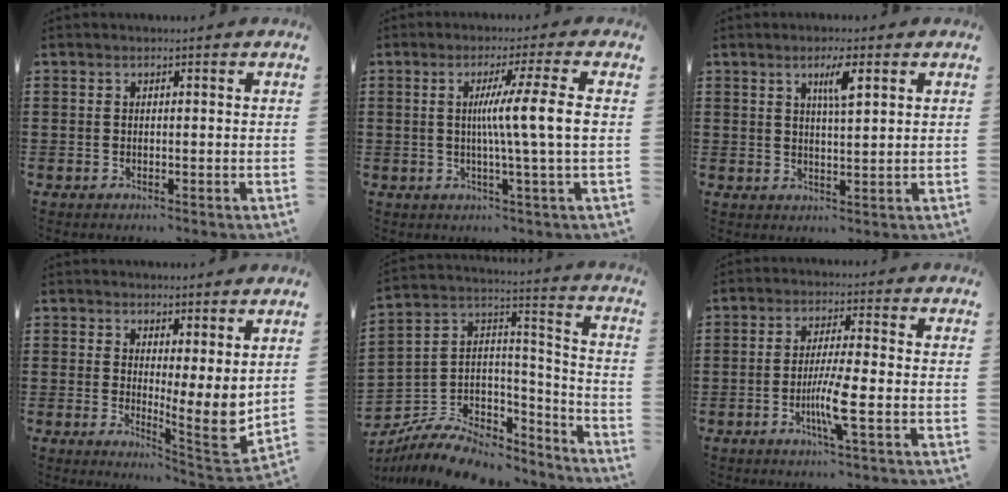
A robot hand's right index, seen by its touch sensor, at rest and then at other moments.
{"total": 8.7, "force": [0.5, -0.7, 8.7], "torque": [-0.158, -0.004, 0.000]}
{"total": 4.0, "force": [1.9, 0.7, 3.4], "torque": [-0.064, 0.004, 0.028]}
{"total": 6.4, "force": [3.0, 1.7, 5.4], "torque": [-0.066, -0.041, 0.055]}
{"total": 8.1, "force": [-6.5, 4.0, 2.6], "torque": [-0.058, 0.011, -0.124]}
{"total": 6.1, "force": [-1.9, -0.1, 5.8], "torque": [-0.112, -0.017, -0.037]}